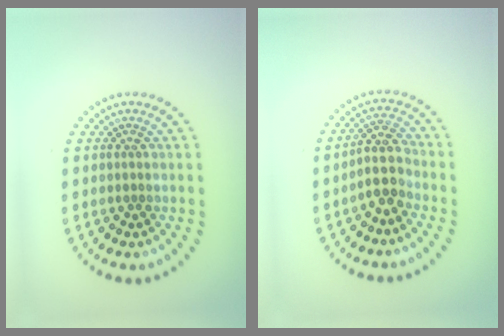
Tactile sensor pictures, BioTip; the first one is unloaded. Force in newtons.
{"total": 3.0, "press": 2.6, "slide": 1.6}